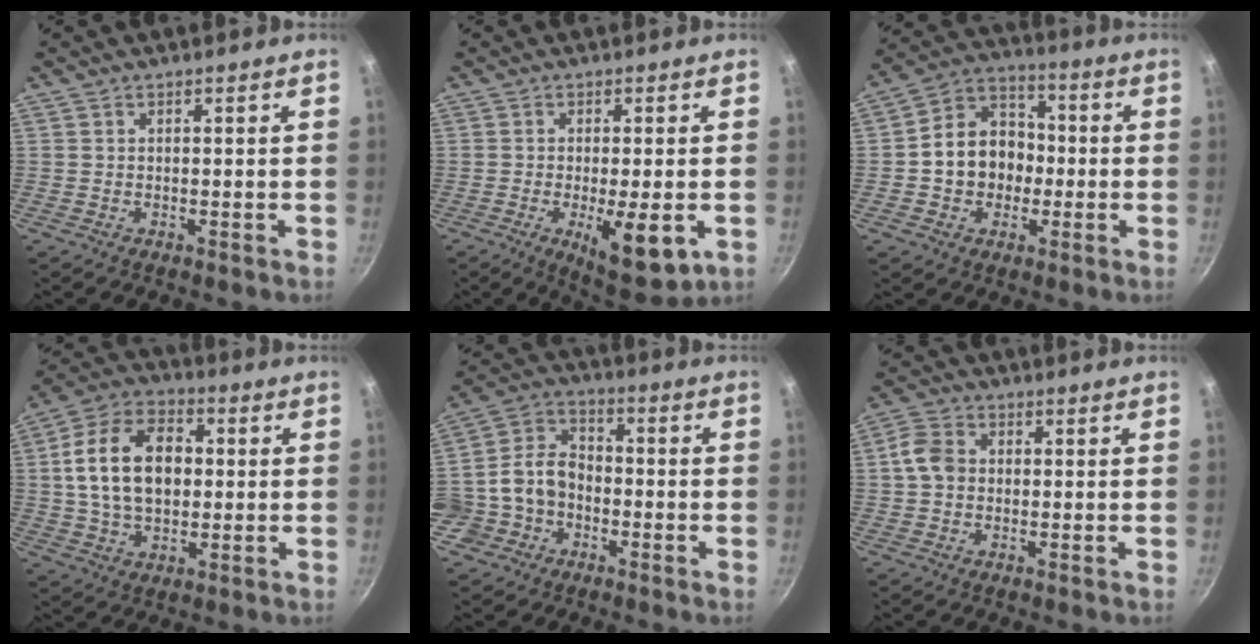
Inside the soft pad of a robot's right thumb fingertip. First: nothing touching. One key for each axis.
{"total": 10.3, "fx": -2.8, "fy": 3.3, "fz": 9.3, "tx": -0.129, "ty": -0.002, "tz": -0.031}
{"total": 12.7, "fx": -1.4, "fy": 10.6, "fz": 6.9, "tx": -0.076, "ty": 0.036, "tz": -0.035}
{"total": 16.3, "fx": 1.4, "fy": 11.0, "fz": 12.0, "tx": -0.180, "ty": 0.022, "tz": 0.013}
{"total": 10.2, "fx": -3.0, "fy": 8.7, "fz": 4.5, "tx": -0.058, "ty": 0.051, "tz": -0.069}
{"total": 5.5, "fx": 0.0, "fy": 4.4, "fz": 3.3, "tx": -0.052, "ty": 0.014, "tz": -0.012}